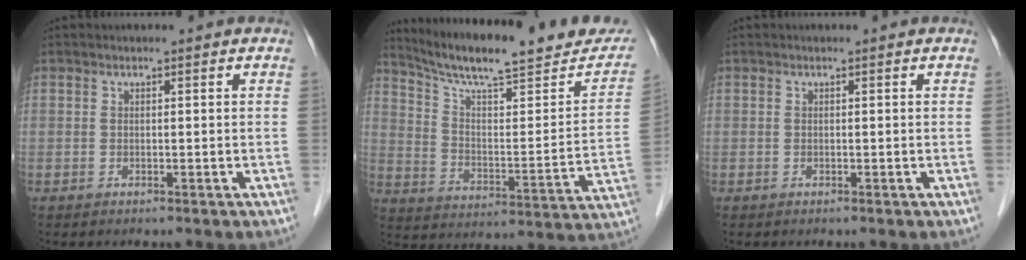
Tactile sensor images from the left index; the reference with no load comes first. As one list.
[{"total": 22.5, "force": [19.4, 3.6, 10.8], "torque": [-0.161, -0.015, 0.277]}, {"total": 0.0}]